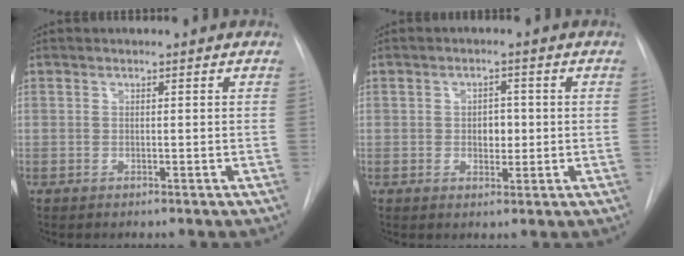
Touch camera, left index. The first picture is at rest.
{"total": 2.9, "force": [-0.8, 1.9, 2.1], "torque": [-0.026, -0.003, -0.009]}